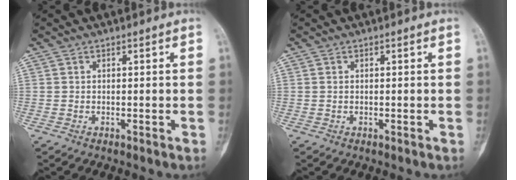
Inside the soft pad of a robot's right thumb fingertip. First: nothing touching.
{"total": 0.0}